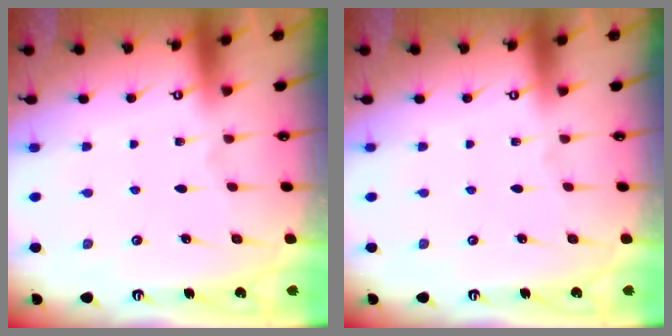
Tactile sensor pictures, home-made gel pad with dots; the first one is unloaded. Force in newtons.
{"total": 0.0}